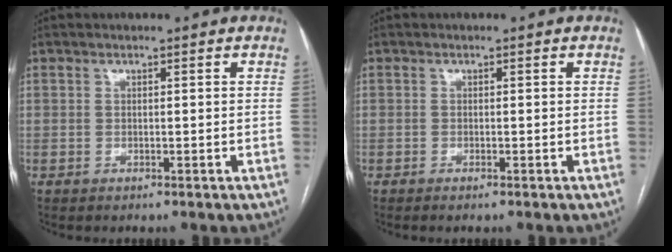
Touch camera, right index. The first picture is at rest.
{"total": 0.7, "force": [-0.5, 0.0, 0.5], "torque": [-0.011, -0.001, -0.009]}